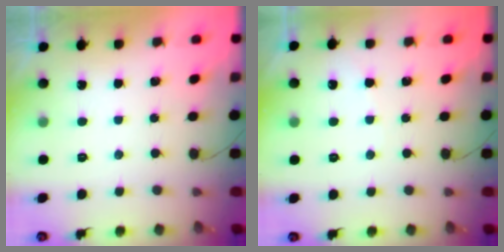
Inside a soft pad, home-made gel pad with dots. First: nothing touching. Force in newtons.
{"total": 2.4, "press": 2.4, "slide": 0.3}